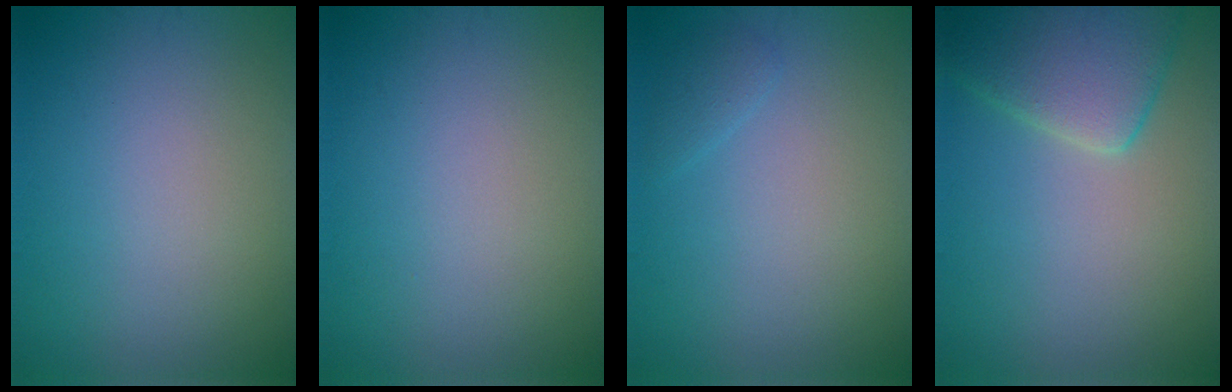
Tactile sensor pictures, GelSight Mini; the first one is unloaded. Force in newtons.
{"total": 0.0}
{"total": 0.9, "press": 0.9, "slide": 0.1}
{"total": 5.3, "press": 5.3, "slide": 0.4}